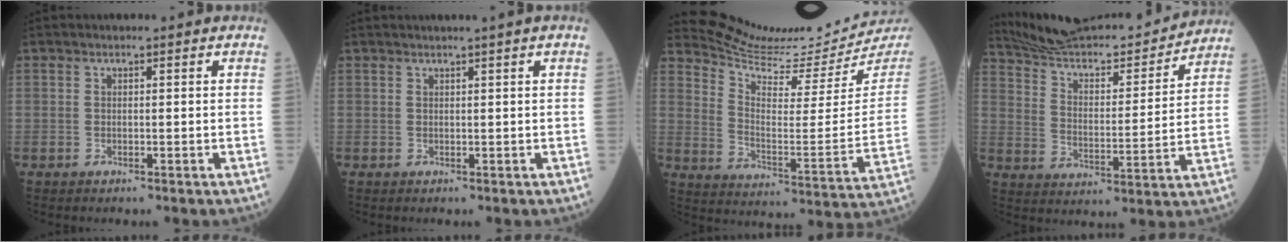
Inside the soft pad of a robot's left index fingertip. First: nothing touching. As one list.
[{"total": 1.5, "force": [1.0, -0.6, 0.9], "torque": [-0.018, -0.003, 0.024]}, {"total": 19.3, "force": [18.7, 0.7, 4.5], "torque": [-0.093, -0.102, 0.260]}, {"total": 19.8, "force": [18.9, 2.4, 5.4], "torque": [-0.092, -0.012, 0.285]}]